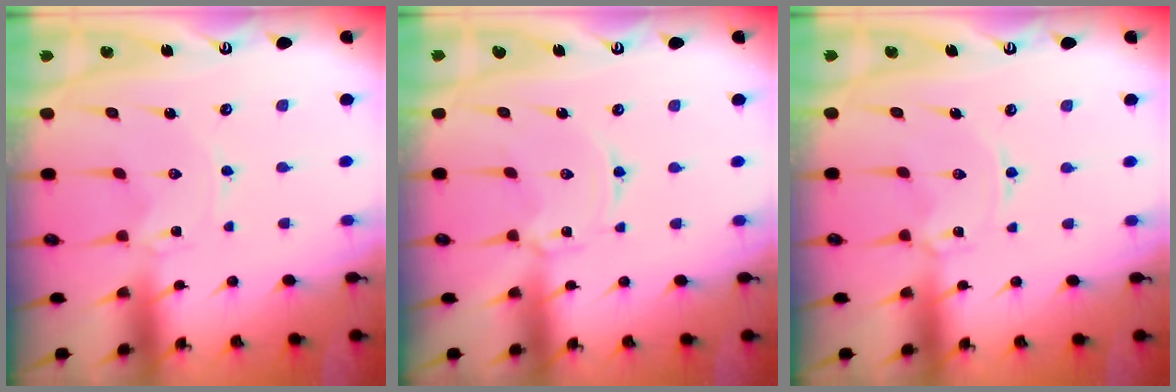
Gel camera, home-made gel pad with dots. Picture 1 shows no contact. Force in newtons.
{"total": 1.8, "press": 1.7, "slide": 0.1}
{"total": 2.0, "press": 2.0, "slide": 0.1}